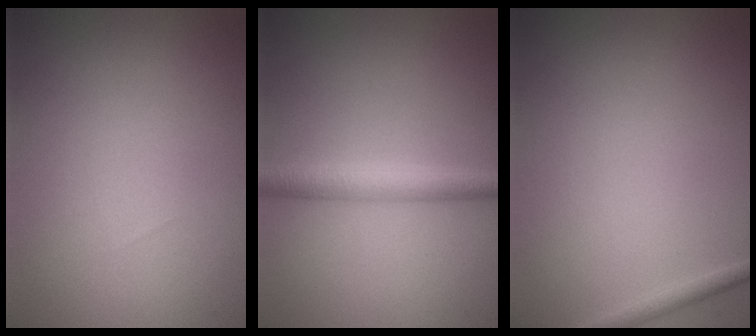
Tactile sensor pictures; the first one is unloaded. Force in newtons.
{"total": 2.9, "press": 2.9, "slide": 0.1}
{"total": 1.0, "press": 1.0, "slide": 0.0}